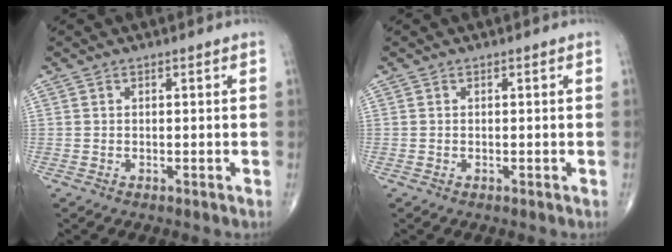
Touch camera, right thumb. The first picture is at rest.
{"total": 0.0}